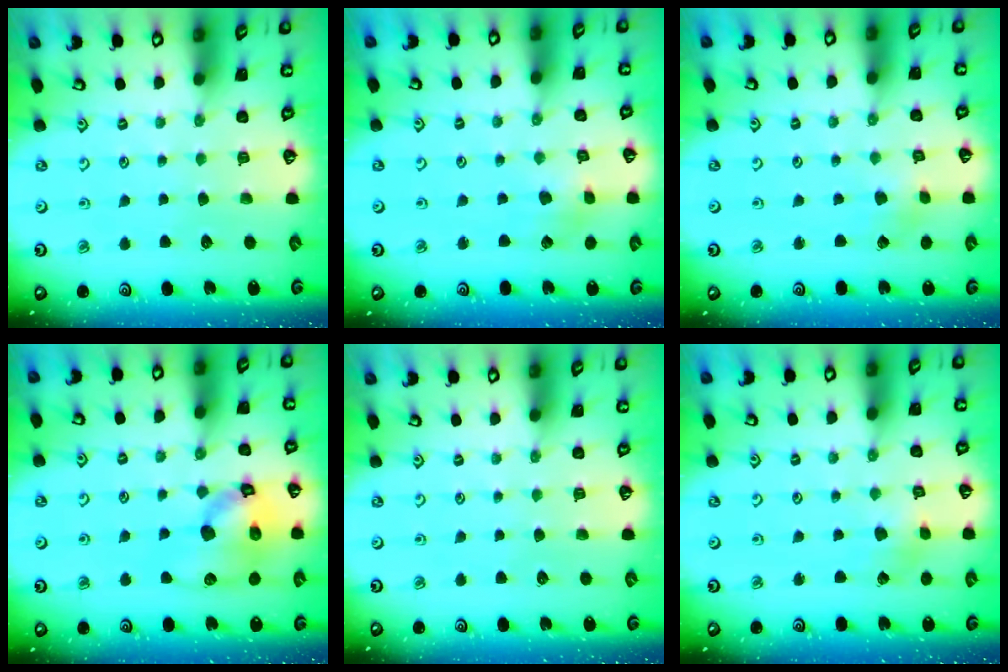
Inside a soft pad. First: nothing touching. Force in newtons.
{"total": 2.9, "press": 2.9, "slide": 0.1}
{"total": 1.2, "press": 1.2, "slide": 0.1}
{"total": 15.0, "press": 14.8, "slide": 2.1}
{"total": 0.0}
{"total": 2.9, "press": 2.8, "slide": 0.2}